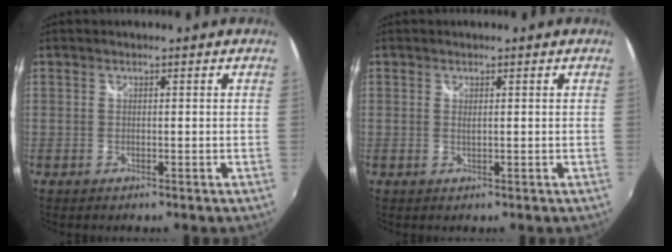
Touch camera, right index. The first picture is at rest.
{"total": 0.6, "force": [0.2, 0.1, 0.5], "torque": [-0.010, 0.000, 0.004]}